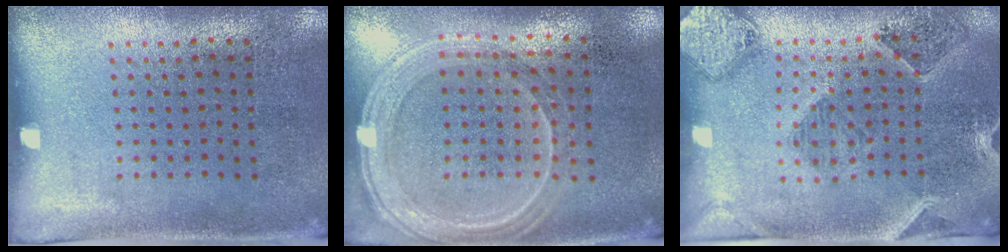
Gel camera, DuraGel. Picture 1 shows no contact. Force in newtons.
{"total": 1.2, "press": 1.2, "slide": 0.2}
{"total": 1.5, "press": 1.4, "slide": 0.4}